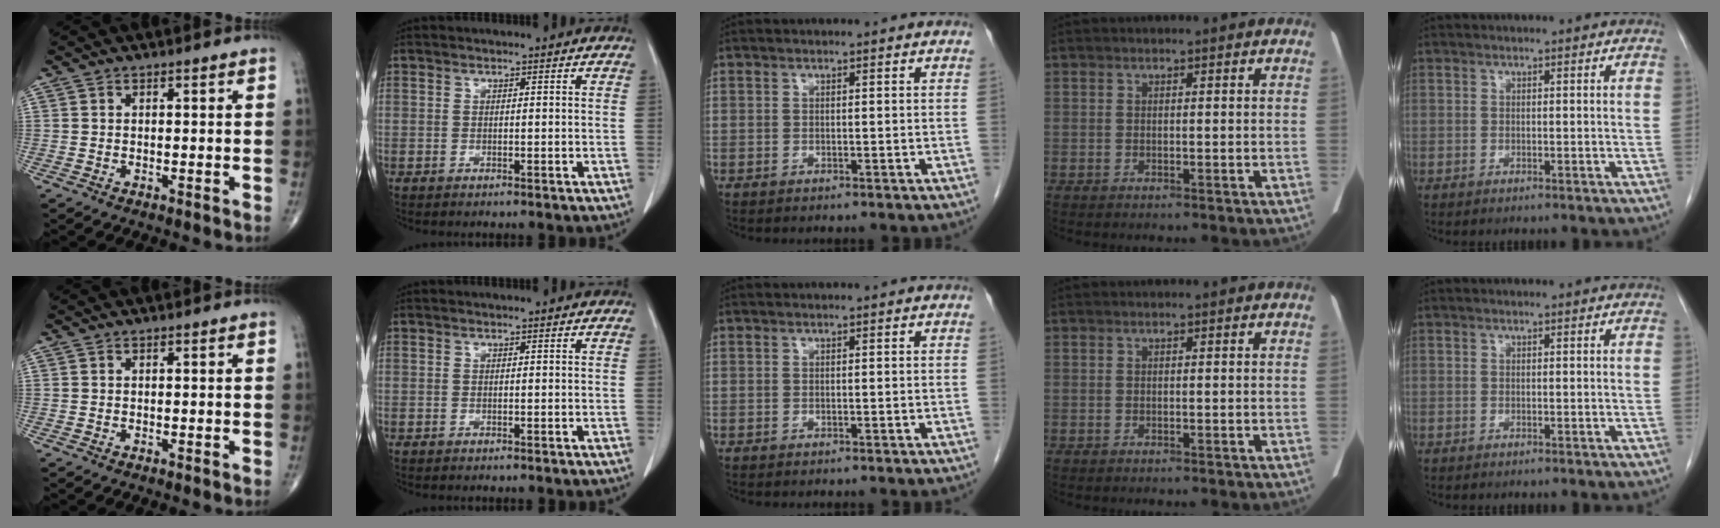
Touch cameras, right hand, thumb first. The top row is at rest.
{}